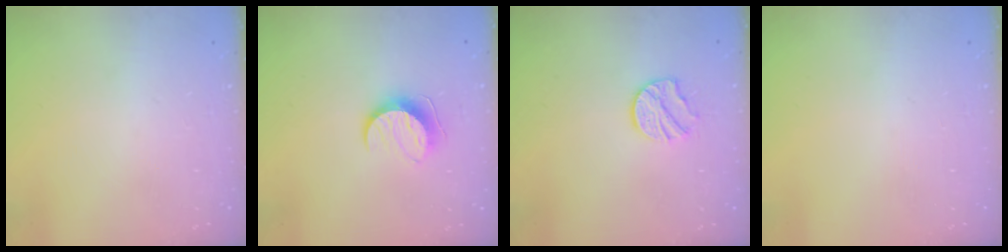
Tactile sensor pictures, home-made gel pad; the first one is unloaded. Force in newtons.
{"total": 10.0, "press": 10.0, "slide": 0.3}
{"total": 9.0, "press": 9.0, "slide": 0.4}
{"total": 0.0}